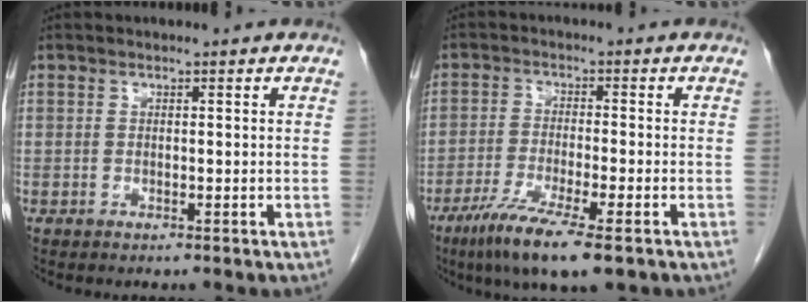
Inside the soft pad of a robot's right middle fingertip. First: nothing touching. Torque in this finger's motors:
{"motor_torque": [1.24, -0.90, 0.43, 0.11]}